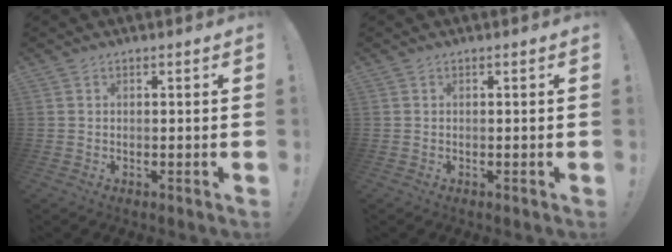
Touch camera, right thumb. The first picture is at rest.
{"total": 0.0}